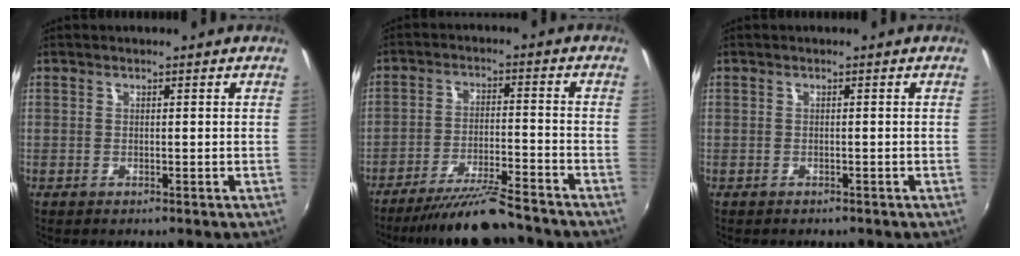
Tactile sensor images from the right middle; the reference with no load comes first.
{"total": 11.6, "force": [-10.5, 0.6, 4.8], "torque": [-0.106, -0.013, -0.174]}
{"total": 1.0, "force": [-0.7, 0.6, 0.1], "torque": [-0.006, -0.002, -0.010]}